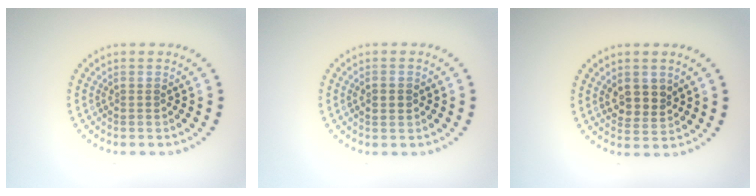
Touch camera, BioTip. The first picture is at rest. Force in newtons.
{"total": 2.0, "press": 1.9, "slide": 0.3}
{"total": 2.7, "press": 2.5, "slide": 1.0}